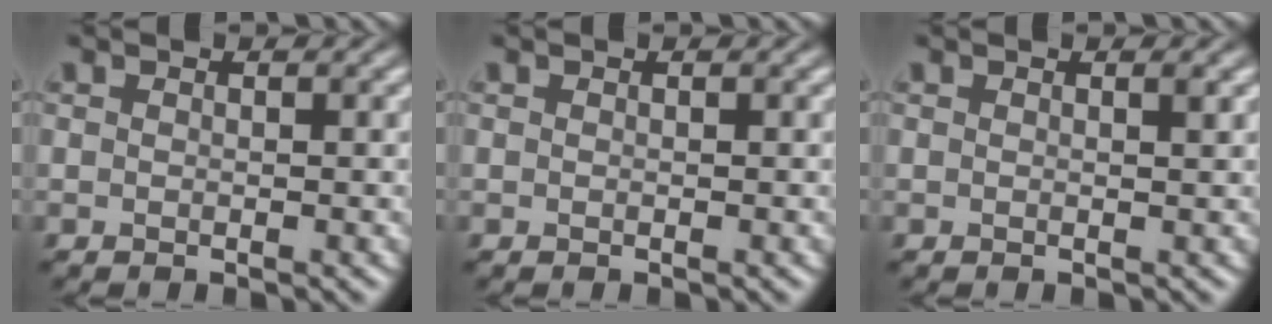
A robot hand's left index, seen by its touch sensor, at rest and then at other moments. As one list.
[{"total": 0.0}, {"total": 0.5, "force": [0.3, 0.0, 0.4], "torque": [-0.003, -0.001, 0.004]}]